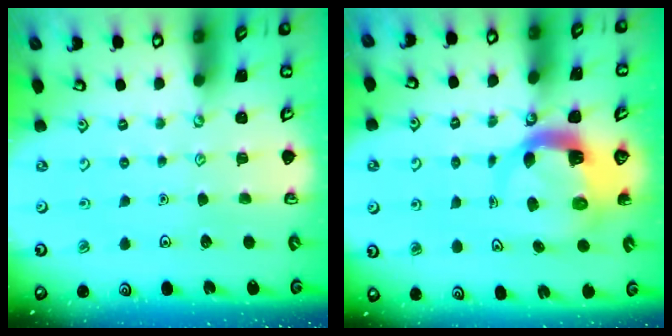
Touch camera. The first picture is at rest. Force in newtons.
{"total": 5.4, "press": 5.3, "slide": 0.8}